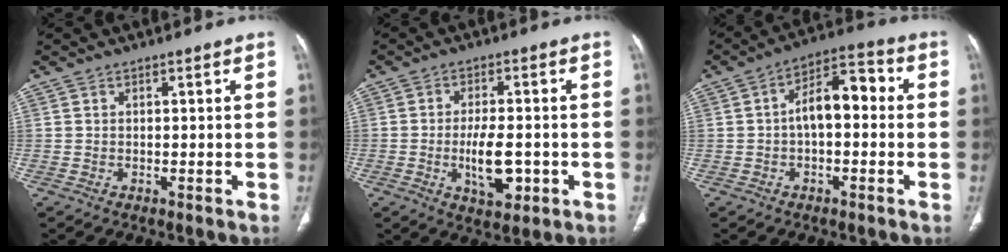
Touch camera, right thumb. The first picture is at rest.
{"total": 8.2, "force": [-1.9, 3.9, 7.0], "torque": [-0.104, 0.002, -0.021]}
{"total": 9.4, "force": [0.0, 5.0, 7.9], "torque": [-0.112, 0.038, -0.008]}